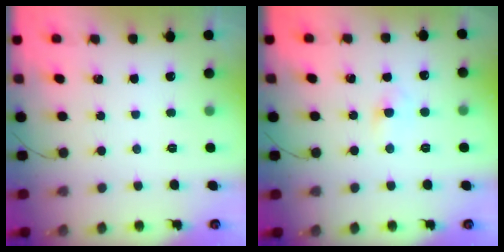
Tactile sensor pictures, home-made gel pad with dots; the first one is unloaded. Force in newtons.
{"total": 3.0, "press": 2.8, "slide": 1.1}